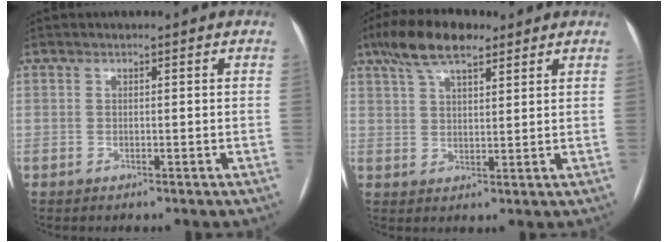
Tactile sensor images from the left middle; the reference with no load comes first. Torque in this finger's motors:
{"motor_torque": [0.94, -0.76, 0.15, 0.03]}